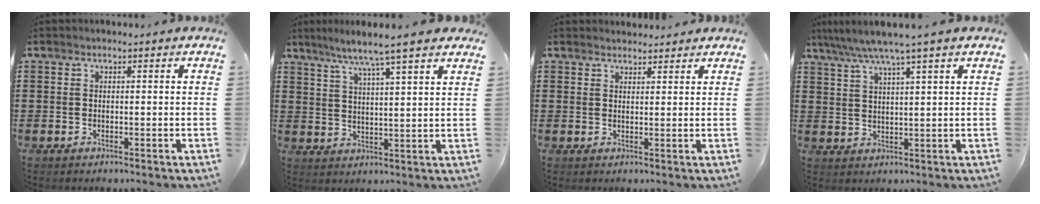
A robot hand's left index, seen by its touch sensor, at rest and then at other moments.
{"total": 6.6, "force": [5.2, -0.6, 3.9], "torque": [-0.092, -0.020, 0.088]}
{"total": 1.9, "force": [1.8, 0.5, 0.0], "torque": [-0.005, 0.003, 0.036]}
{"total": 4.8, "force": [3.6, -0.7, 3.1], "torque": [-0.072, -0.013, 0.060]}